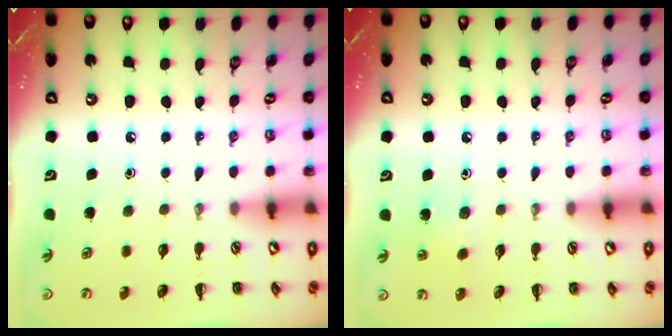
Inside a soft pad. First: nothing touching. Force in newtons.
{"total": 5.7, "press": 5.5, "slide": 1.5}